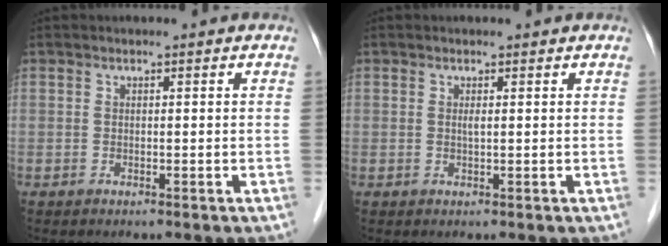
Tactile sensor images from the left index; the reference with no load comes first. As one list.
[{"total": 0.7, "force": [0.3, 0.0, 0.6], "torque": [-0.016, 0.000, 0.004]}]